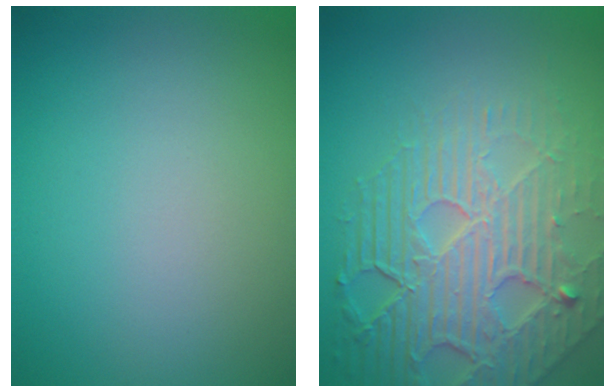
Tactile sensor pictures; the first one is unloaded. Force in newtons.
{"total": 8.7, "press": 5.9, "slide": 6.4}